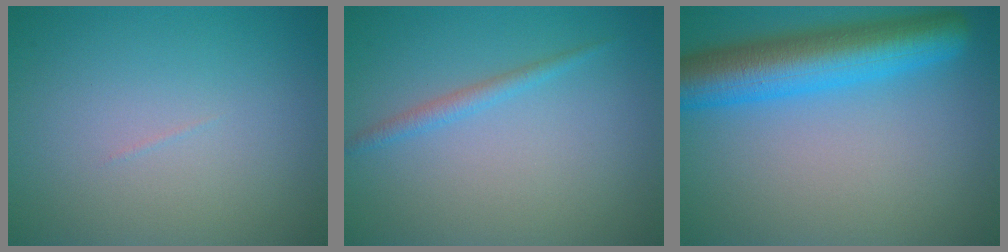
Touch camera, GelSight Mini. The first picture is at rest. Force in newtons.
{"total": 1.3, "press": 1.3, "slide": 0.1}
{"total": 8.2, "press": 8.2, "slide": 0.3}